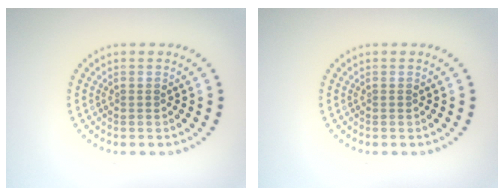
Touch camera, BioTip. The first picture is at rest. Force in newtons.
{"total": 0.0}